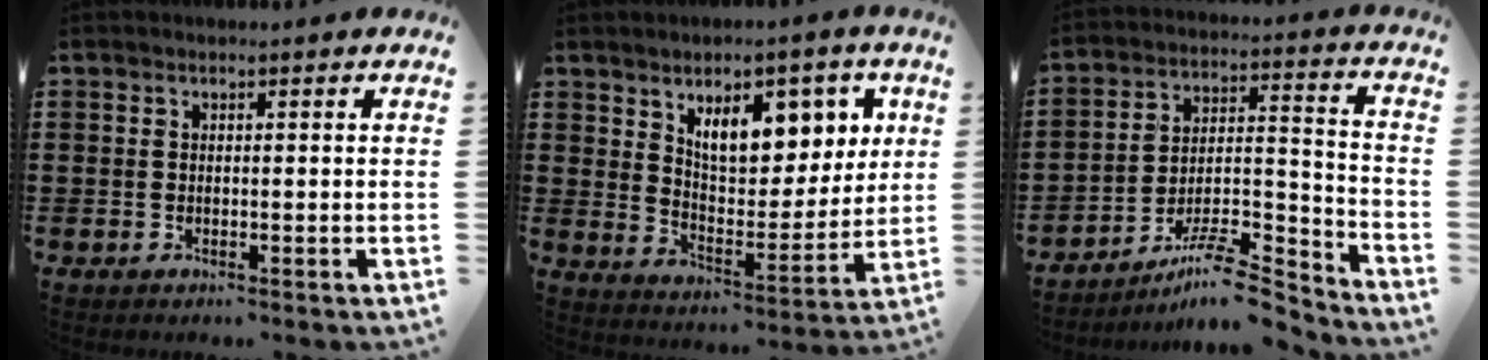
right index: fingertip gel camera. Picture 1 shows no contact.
{"total": 10.1, "force": [5.6, 5.1, 6.7], "torque": [-0.113, -0.012, 0.095]}
{"total": 9.8, "force": [-8.3, 1.6, 4.8], "torque": [-0.068, 0.021, -0.155]}